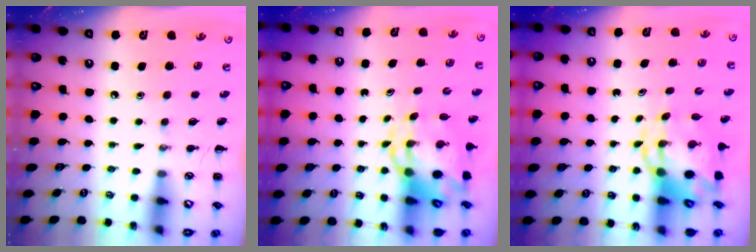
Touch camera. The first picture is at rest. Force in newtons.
{"total": 5.8, "press": 5.5, "slide": 1.6}
{"total": 5.8, "press": 5.5, "slide": 1.6}